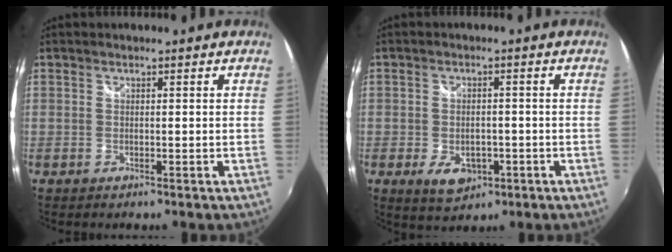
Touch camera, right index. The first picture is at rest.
{"total": 6.3, "force": [-2.5, 4.1, 4.1], "torque": [-0.082, -0.009, -0.033]}